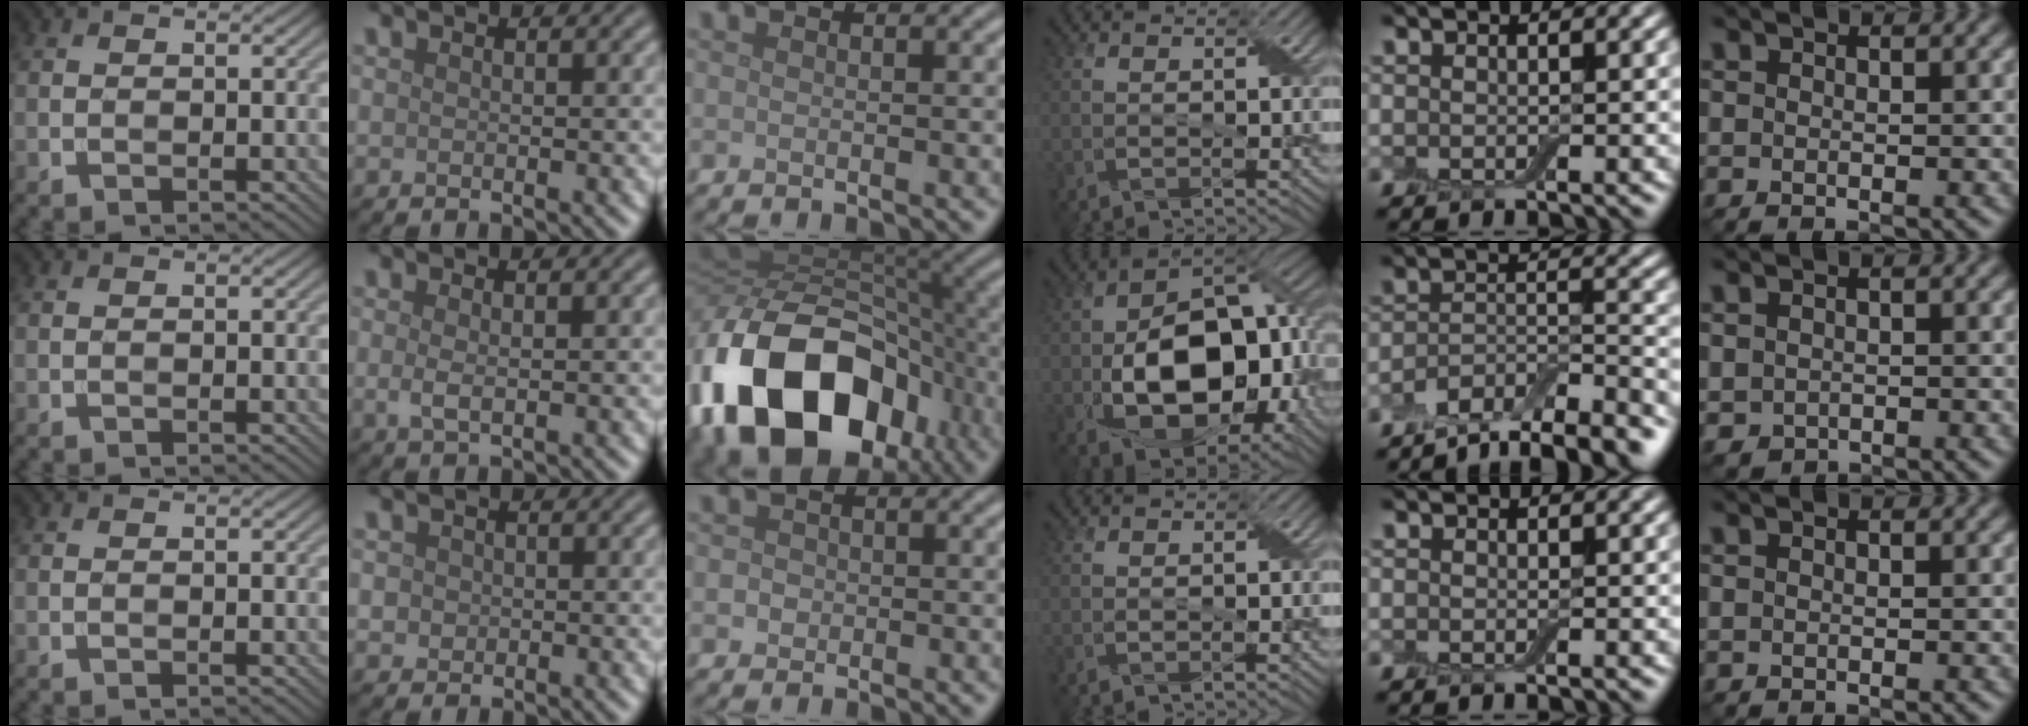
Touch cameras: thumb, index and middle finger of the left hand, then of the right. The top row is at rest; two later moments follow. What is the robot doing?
{"motion": "fold", "object": "cloth"}